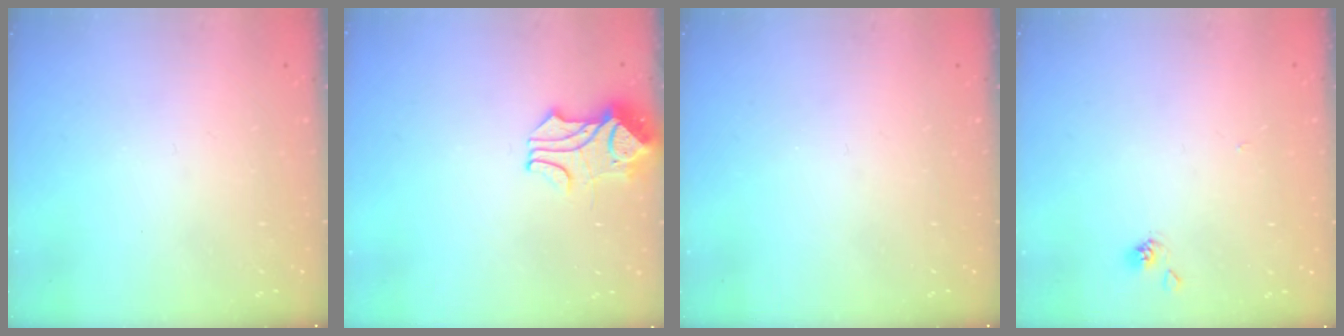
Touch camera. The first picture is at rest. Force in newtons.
{"total": 1.7, "press": 1.3, "slide": 1.2}
{"total": 0.0}
{"total": 1.8, "press": 1.8, "slide": 0.1}